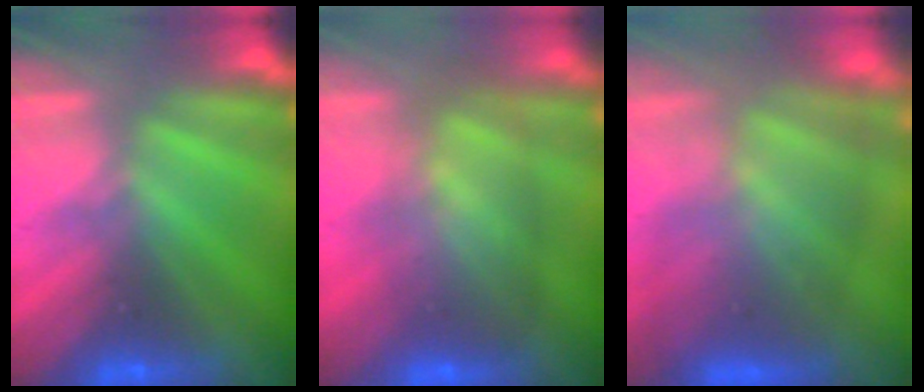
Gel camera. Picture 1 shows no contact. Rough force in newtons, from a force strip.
{"total": 6.8}
{"total": 10.8}